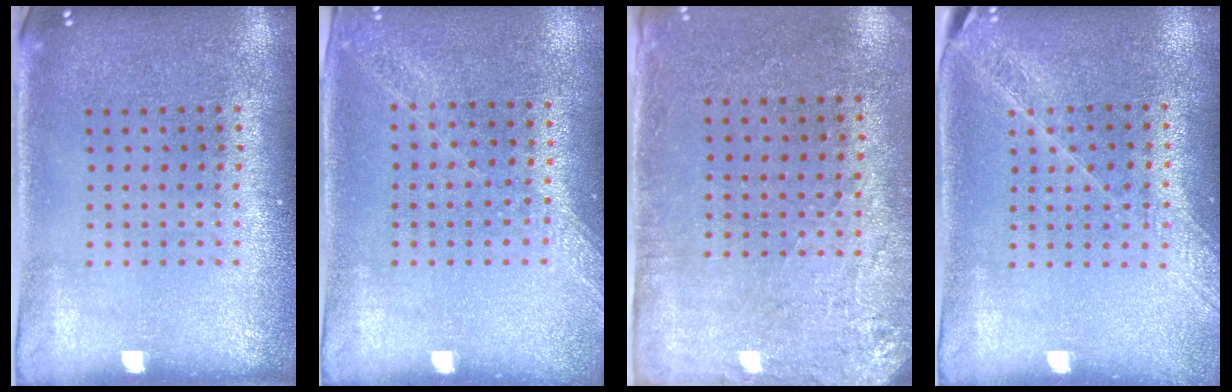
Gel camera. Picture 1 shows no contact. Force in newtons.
{"total": 1.2, "press": 1.2, "slide": 0.2}
{"total": 2.8, "press": 2.2, "slide": 1.6}
{"total": 1.6, "press": 1.5, "slide": 0.4}